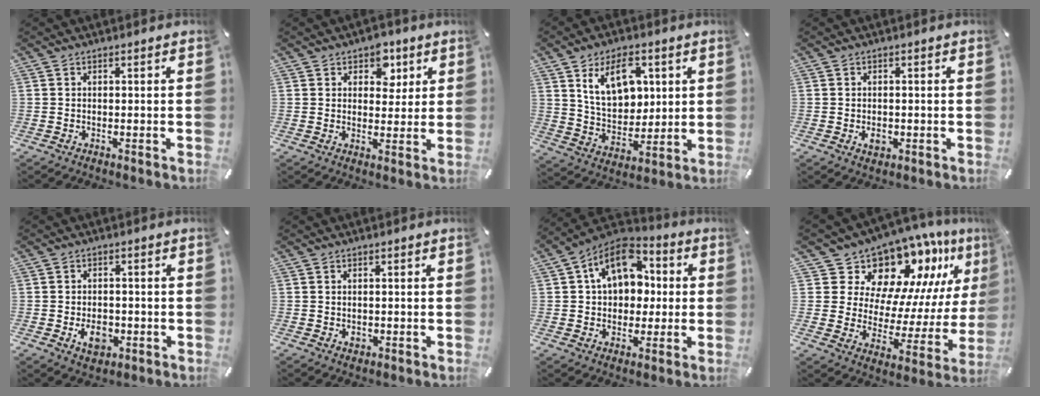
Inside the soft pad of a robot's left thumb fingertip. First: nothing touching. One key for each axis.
{"total": 6.4, "fx": 3.1, "fy": 4.9, "fz": 2.7, "tx": -0.021, "ty": -0.009, "tz": 0.048}
{"total": 13.1, "fx": 5.6, "fy": 8.8, "fz": 7.9, "tx": -0.128, "ty": -0.007, "tz": 0.103}
{"total": 2.7, "fx": -0.6, "fy": 2.1, "fz": 1.6, "tx": -0.035, "ty": 0.000, "tz": -0.012}
{"total": 6.1, "fx": -1.6, "fy": 4.4, "fz": 3.9, "tx": -0.060, "ty": -0.001, "tz": -0.028}
{"total": 1.5, "fx": -0.1, "fy": 1.4, "fz": 0.6, "tx": -0.004, "ty": 0.001, "tz": -0.005}
{"total": 13.8, "fx": 4.0, "fy": 10.5, "fz": 8.0, "tx": -0.131, "ty": -0.012, "tz": 0.072}
{"total": 14.5, "fx": 12.3, "fy": 6.9, "fz": 3.1, "tx": -0.055, "ty": -0.131, "tz": 0.206}